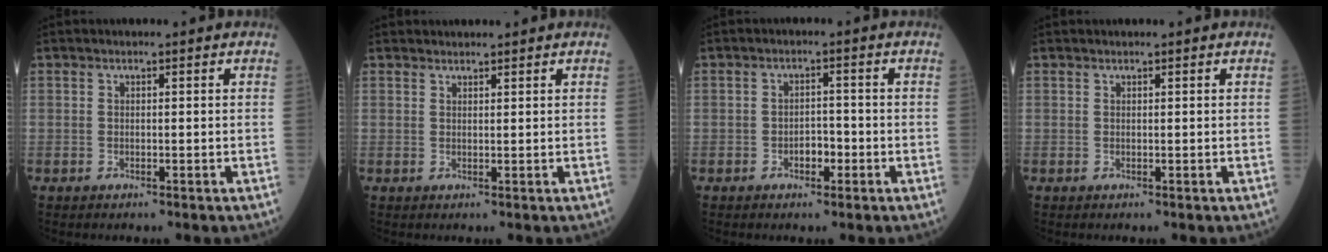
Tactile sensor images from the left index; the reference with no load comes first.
{"total": 1.7, "force": [1.7, 0.3, 0.2], "torque": [-0.007, 0.015, 0.033]}
{"total": 2.4, "force": [-1.1, 1.3, 1.7], "torque": [-0.023, 0.006, -0.019]}
{"total": 0.5, "force": [0.5, 0.0, 0.1], "torque": [-0.005, 0.004, 0.011]}